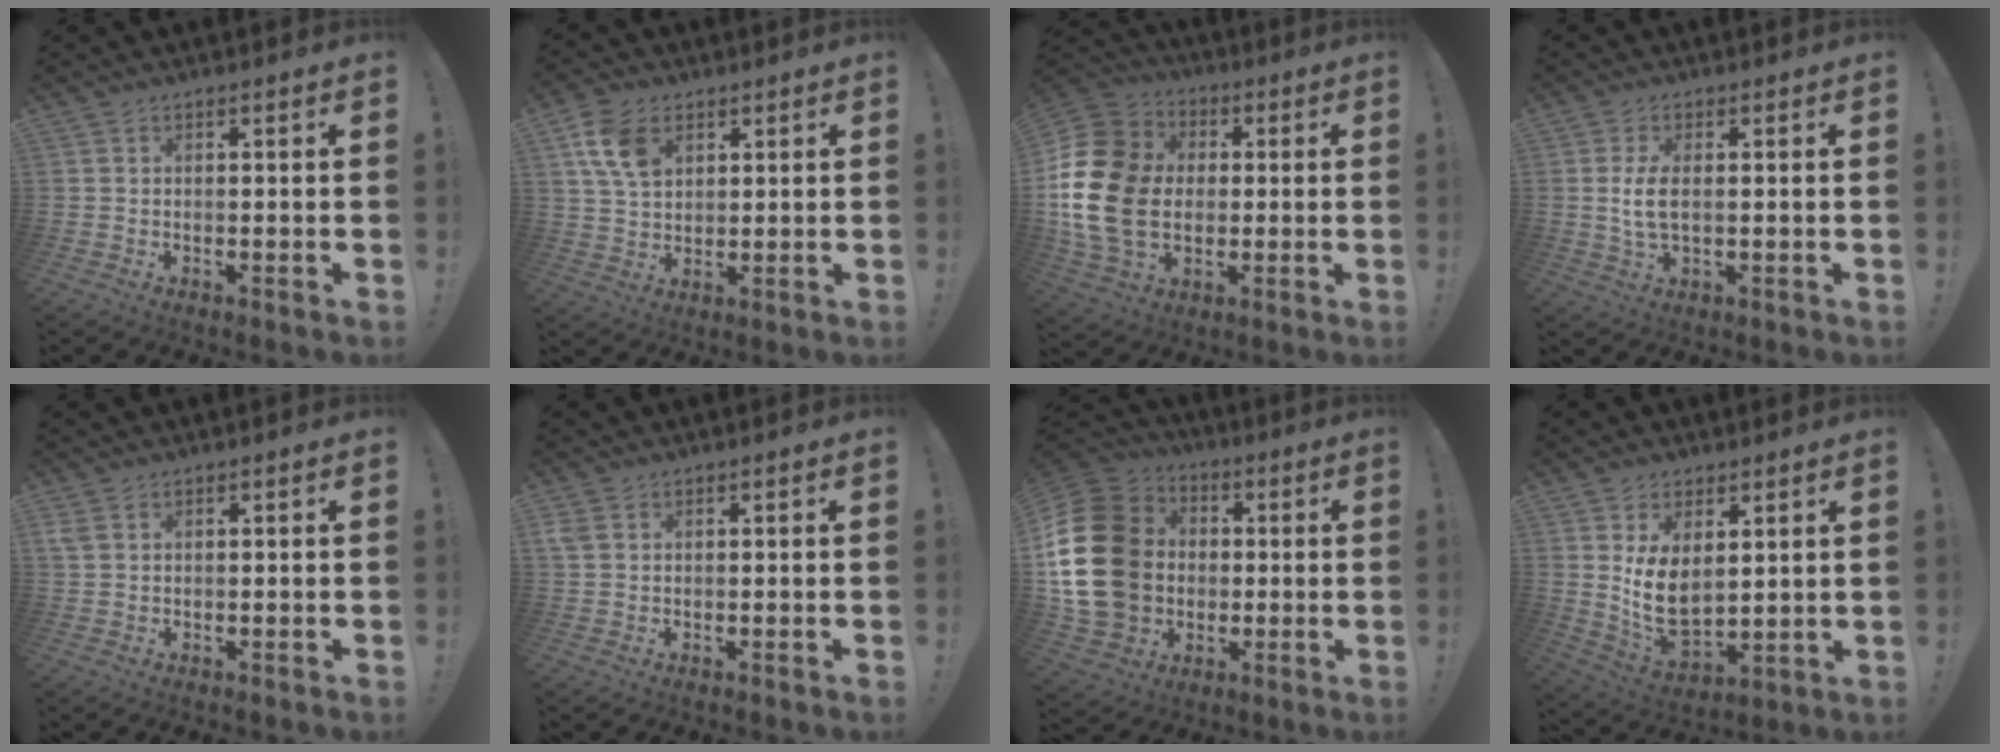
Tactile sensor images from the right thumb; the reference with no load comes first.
{"total": 10.4, "force": [4.5, 6.9, 6.3], "torque": [-0.115, -0.005, 0.088]}
{"total": 21.3, "force": [-0.5, 16.0, 14.0], "torque": [-0.274, 0.020, -0.001]}
{"total": 5.7, "force": [0.2, 2.5, 5.1], "torque": [-0.098, -0.008, -0.003]}
{"total": 2.4, "force": [1.2, 1.5, 1.5], "torque": [-0.037, 0.007, 0.024]}
{"total": 2.9, "force": [1.2, 2.1, 1.6], "torque": [-0.031, 0.004, 0.025]}
{"total": 23.2, "force": [0.2, 18.8, 13.6], "torque": [-0.260, 0.018, 0.028]}
{"total": 10.1, "force": [3.6, 6.3, 7.0], "torque": [-0.130, -0.038, 0.070]}